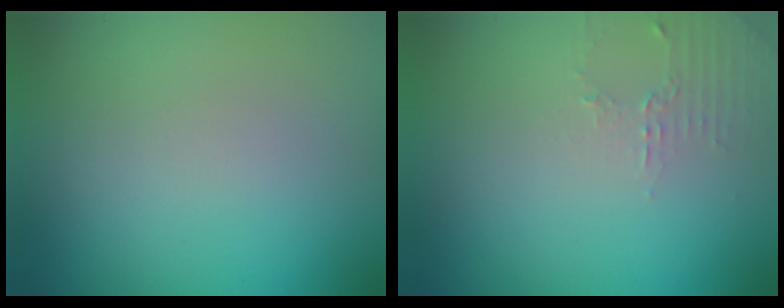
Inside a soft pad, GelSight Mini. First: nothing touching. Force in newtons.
{"total": 1.4, "press": 1.4, "slide": 0.4}